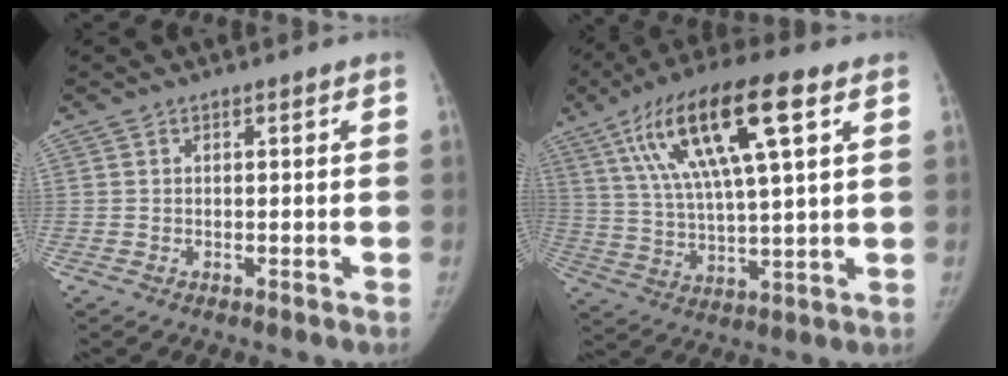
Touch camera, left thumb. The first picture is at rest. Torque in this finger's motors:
{"motor_torque": [0.38, 0.33, 1.77, -1.00, 0.16]}